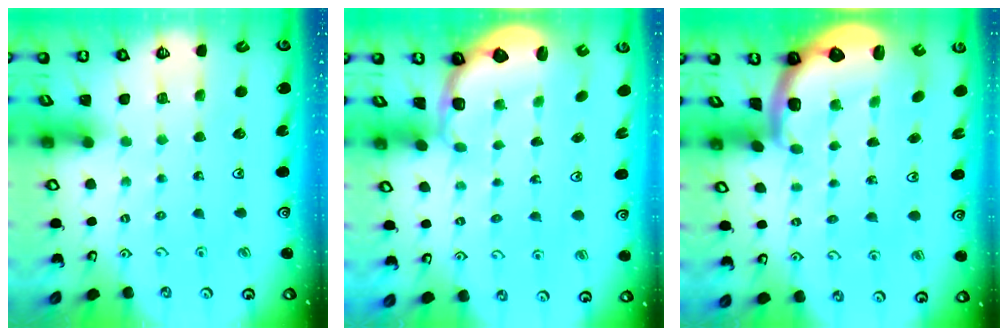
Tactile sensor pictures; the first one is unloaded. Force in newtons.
{"total": 2.6, "press": 2.0, "slide": 1.7}
{"total": 2.8, "press": 2.5, "slide": 1.4}